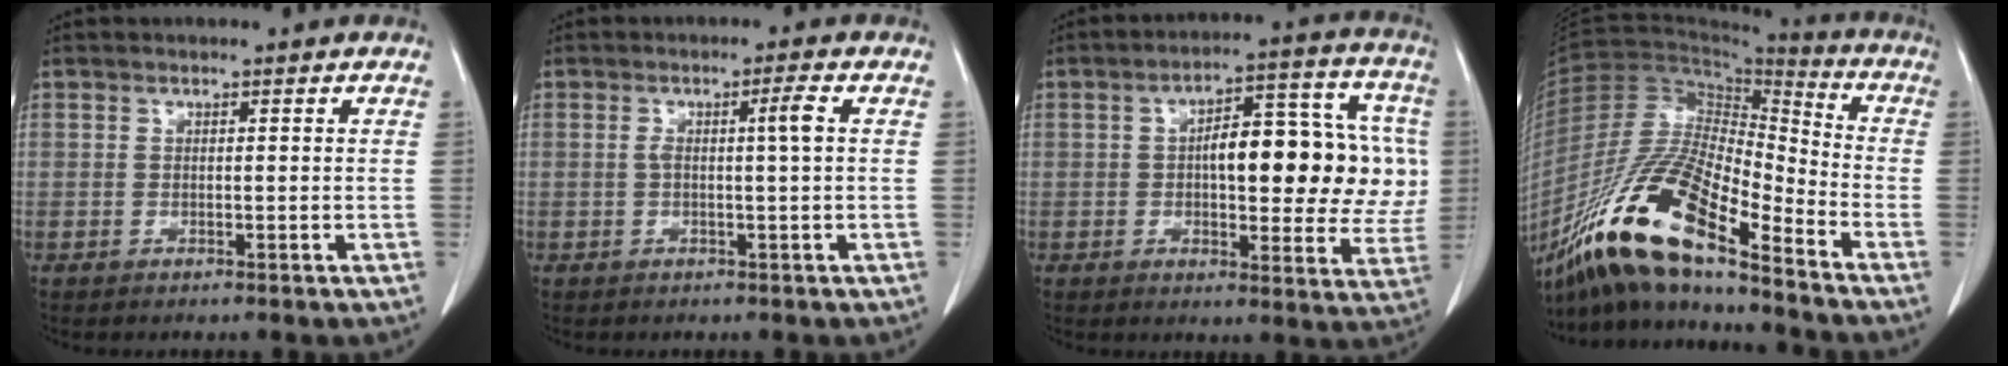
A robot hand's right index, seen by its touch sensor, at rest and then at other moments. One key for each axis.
{"total": 3.1, "fx": 0.4, "fy": -0.4, "fz": 3.1, "tx": -0.058, "ty": 0.007, "tz": 0.008}
{"total": 16.6, "fx": 1.0, "fy": 6.3, "fz": 15.3, "tx": -0.193, "ty": 0.040, "tz": 0.019}
{"total": 19.7, "fx": -14.1, "fy": 3.2, "fz": 13.4, "tx": -0.278, "ty": -0.022, "tz": -0.263}